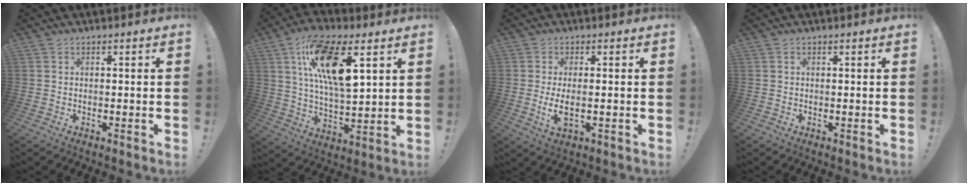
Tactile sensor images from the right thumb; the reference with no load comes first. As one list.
[{"total": 17.5, "force": [7.7, 6.5, 14.3], "torque": [-0.255, -0.020, 0.127]}, {"total": 5.4, "force": [-0.8, 1.8, 5.1], "torque": [-0.093, -0.014, -0.013]}, {"total": 0.0}]